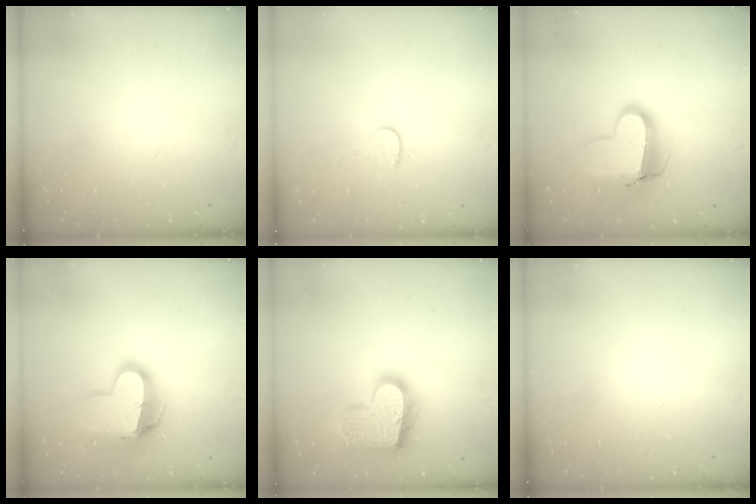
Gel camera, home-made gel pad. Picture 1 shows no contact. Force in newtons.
{"total": 5.6, "press": 5.6, "slide": 0.5}
{"total": 12.7, "press": 12.6, "slide": 1.1}
{"total": 13.5, "press": 13.5, "slide": 1.2}
{"total": 20.0, "press": 20.0, "slide": 1.2}
{"total": 0.0}